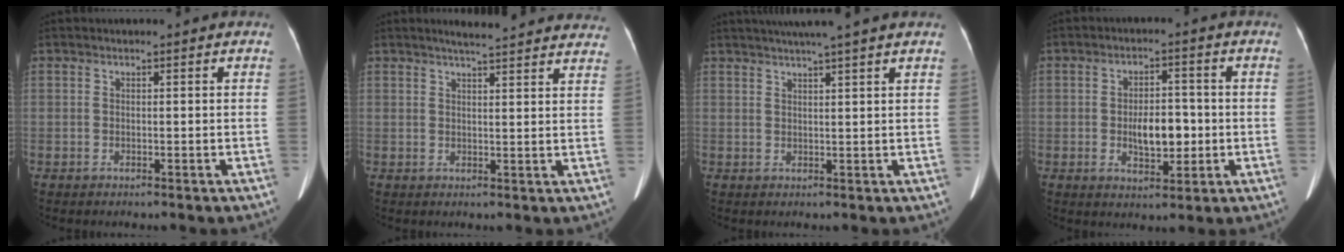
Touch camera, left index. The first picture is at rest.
{"total": 16.2, "force": [15.0, 1.8, 5.9], "torque": [-0.068, 0.001, 0.172]}
{"total": 7.9, "force": [6.5, -1.0, 4.4], "torque": [-0.067, 0.025, 0.081]}
{"total": 6.2, "force": [-0.9, 2.9, 5.4], "torque": [-0.094, 0.005, -0.011]}